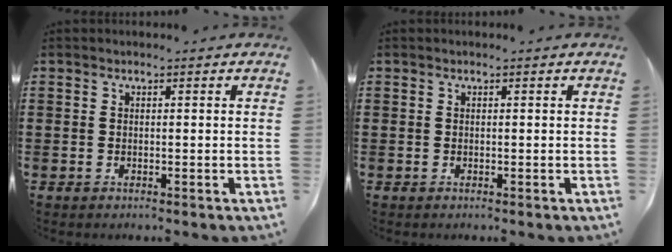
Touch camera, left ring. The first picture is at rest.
{"total": 0.0}